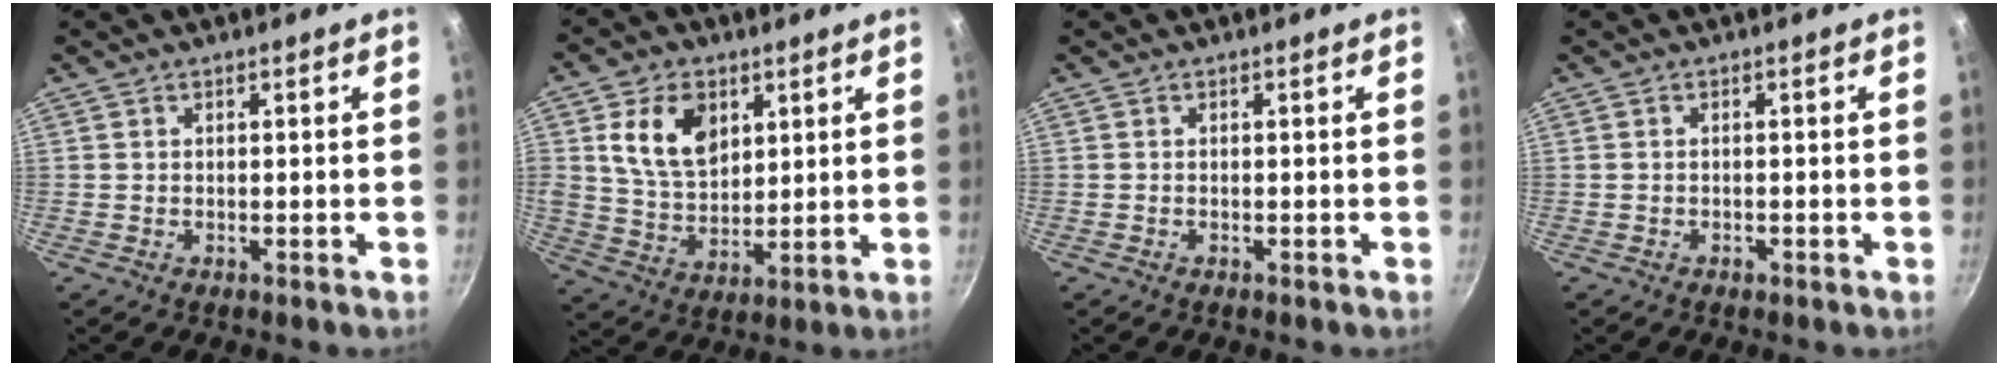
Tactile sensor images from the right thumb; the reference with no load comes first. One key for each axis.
{"total": 12.1, "fx": 4.2, "fy": 8.3, "fz": 7.7, "tx": -0.116, "ty": -0.020, "tz": 0.080}
{"total": 0.0}
{"total": 0.8, "fx": -0.5, "fy": 0.5, "fz": 0.4, "tx": -0.009, "ty": 0.003, "tz": -0.007}